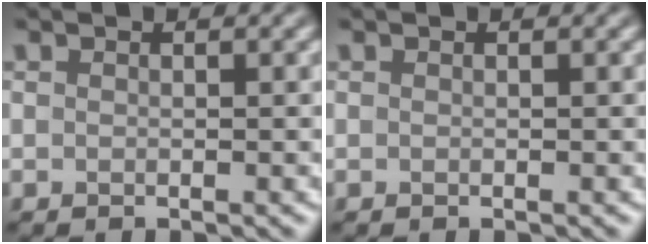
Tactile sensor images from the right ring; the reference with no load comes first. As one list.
[{"total": 0.0}]